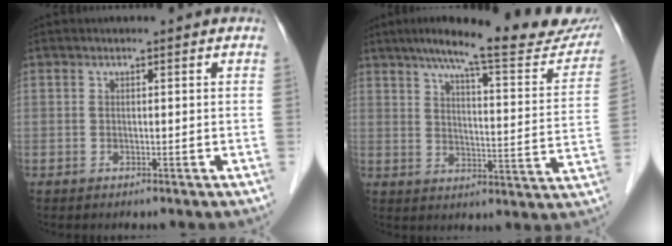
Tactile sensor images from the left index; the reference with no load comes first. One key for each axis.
{"total": 23.0, "fx": 19.1, "fy": 2.8, "fz": 12.4, "tx": -0.172, "ty": -0.019, "tz": 0.241}